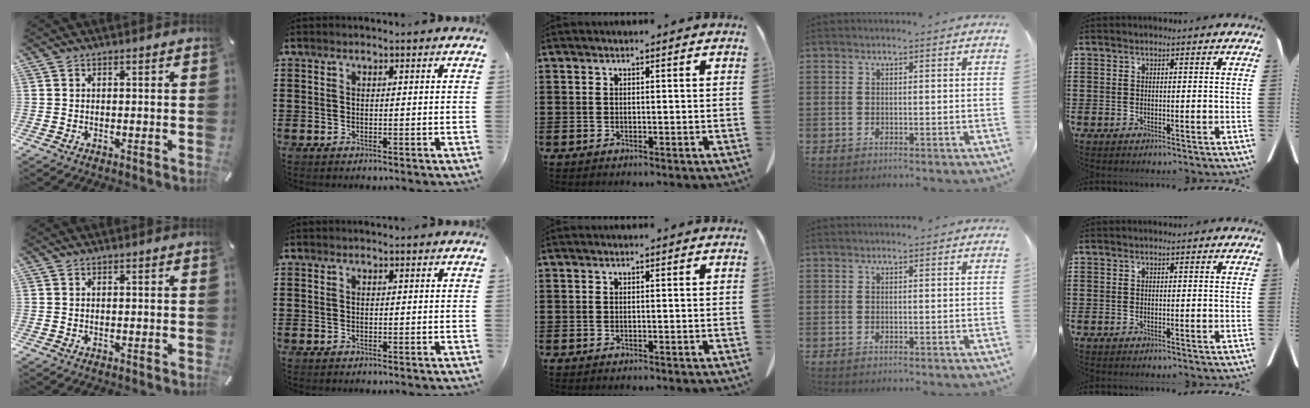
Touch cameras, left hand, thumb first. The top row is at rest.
{}